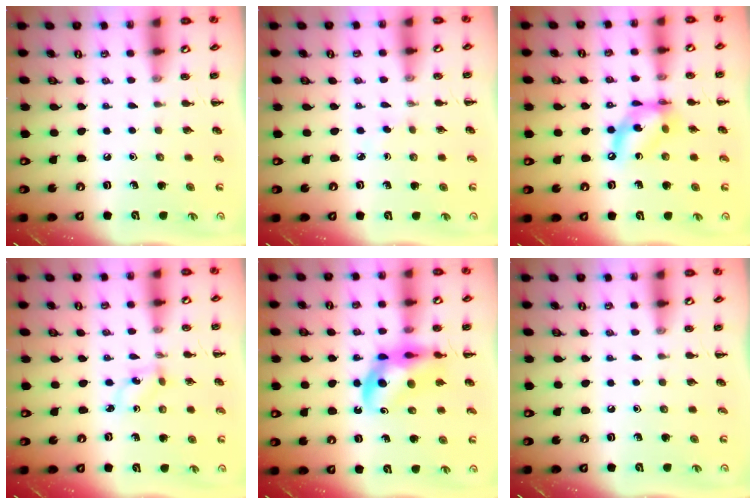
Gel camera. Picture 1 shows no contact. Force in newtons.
{"total": 1.7, "press": 1.5, "slide": 0.8}
{"total": 12.1, "press": 11.7, "slide": 3.0}
{"total": 0.9, "press": 0.8, "slide": 0.5}
{"total": 12.1, "press": 11.6, "slide": 3.4}
{"total": 0.0}